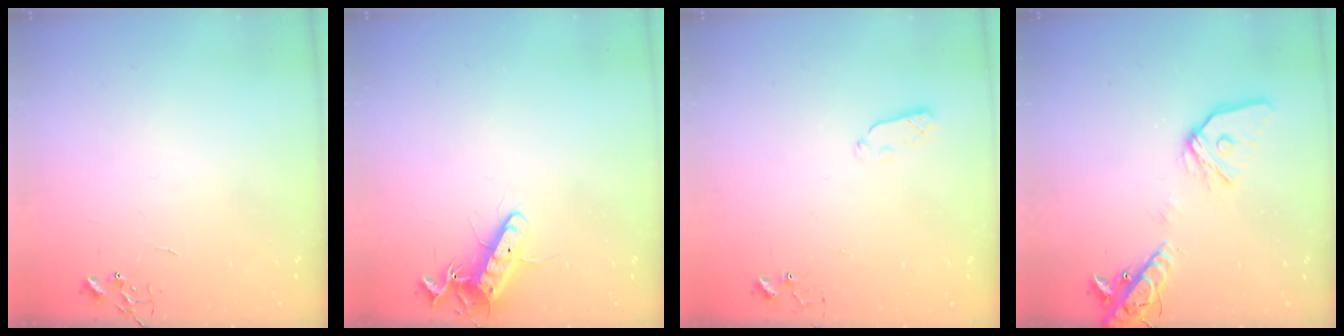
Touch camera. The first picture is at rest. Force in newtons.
{"total": 12.5, "press": 12.4, "slide": 1.0}
{"total": 4.5, "press": 4.5, "slide": 0.4}
{"total": 15.2, "press": 14.9, "slide": 3.0}